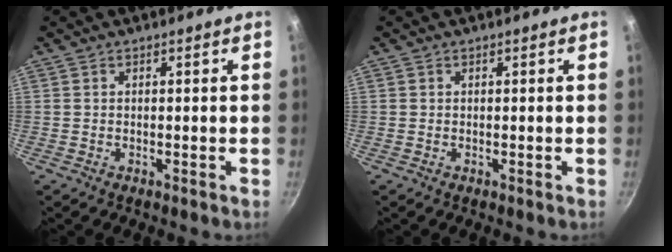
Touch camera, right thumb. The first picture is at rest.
{"total": 0.0}